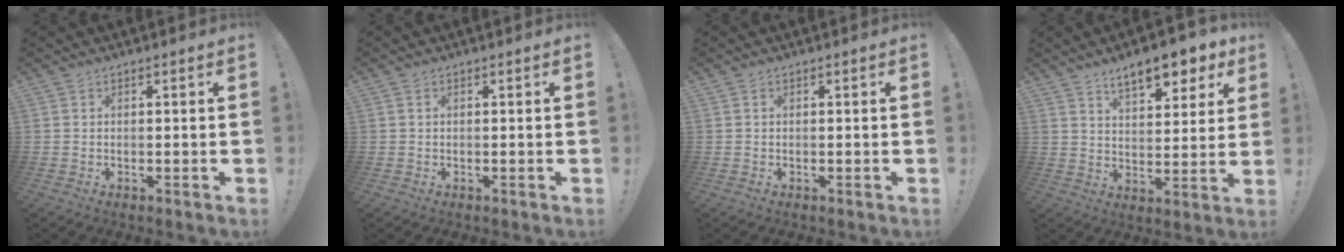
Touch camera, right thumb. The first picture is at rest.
{"total": 0.0}
{"total": 0.0}
{"total": 11.6, "force": [7.8, 4.2, 7.5], "torque": [-0.099, -0.048, 0.130]}